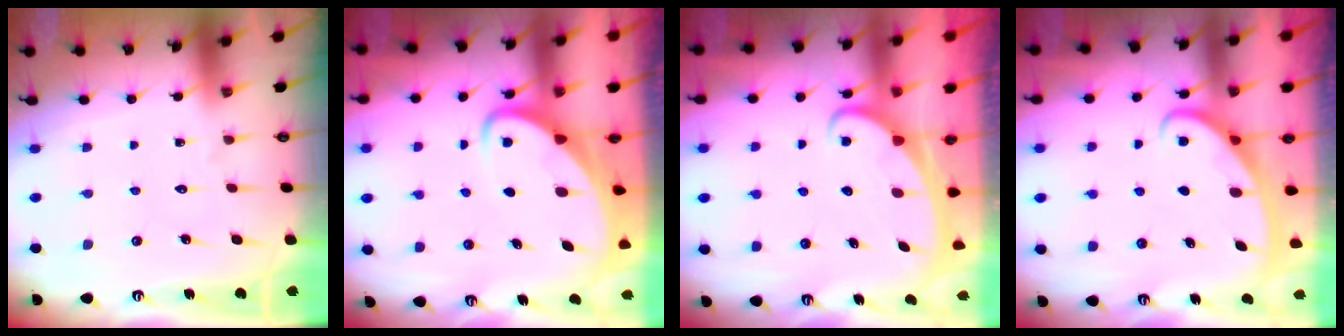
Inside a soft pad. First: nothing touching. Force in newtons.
{"total": 4.2, "press": 4.1, "slide": 0.5}
{"total": 2.3, "press": 2.3, "slide": 0.3}
{"total": 2.8, "press": 2.8, "slide": 0.4}